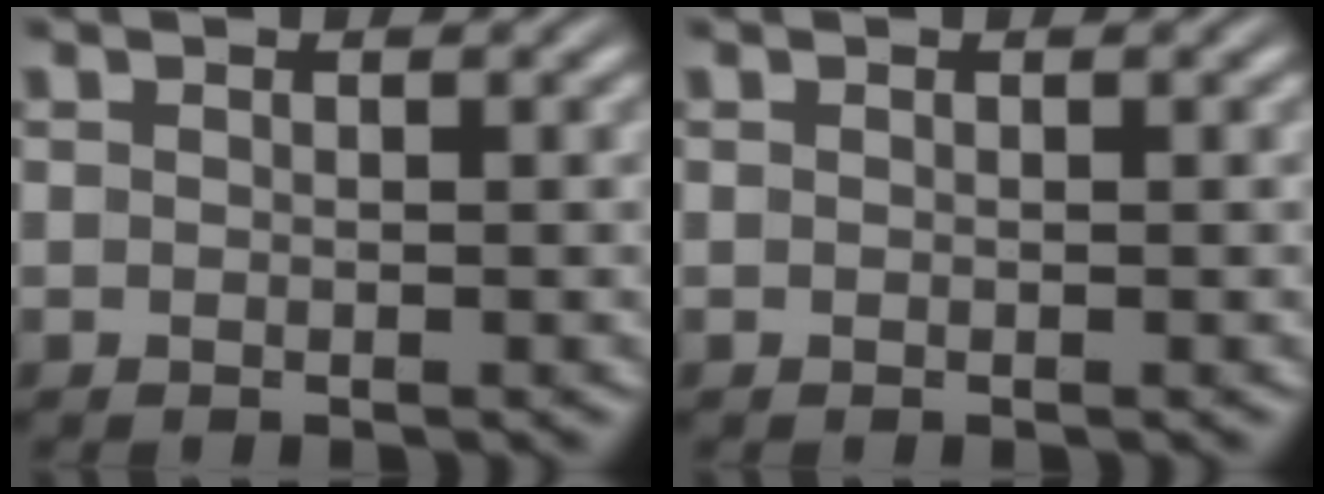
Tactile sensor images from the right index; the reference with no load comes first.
{"total": 0.0}